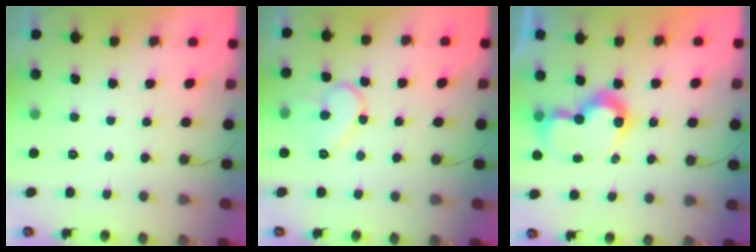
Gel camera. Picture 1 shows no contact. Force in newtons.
{"total": 9.5, "press": 9.5, "slide": 0.9}
{"total": 10.4, "press": 10.4, "slide": 0.5}